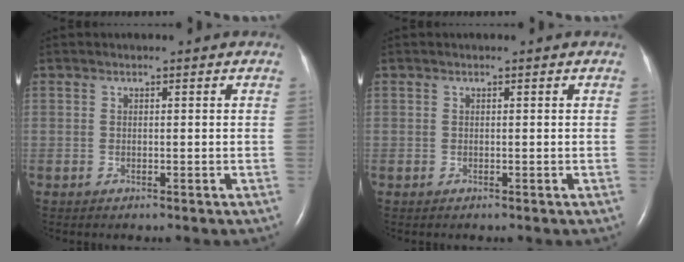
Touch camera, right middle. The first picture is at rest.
{"total": 0.0}